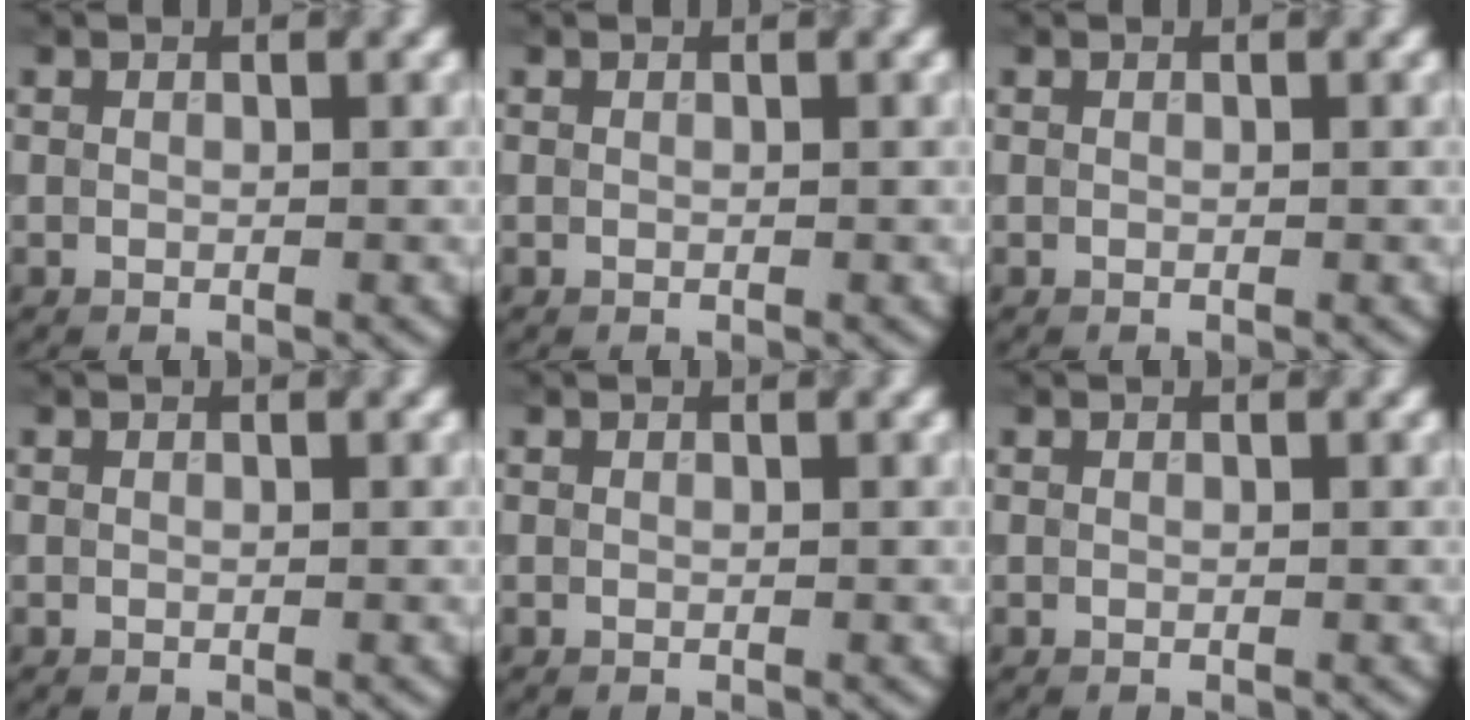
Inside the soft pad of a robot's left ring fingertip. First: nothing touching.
{"total": 0.0}
{"total": 0.0}
{"total": 0.0}
{"total": 0.0}
{"total": 0.0}